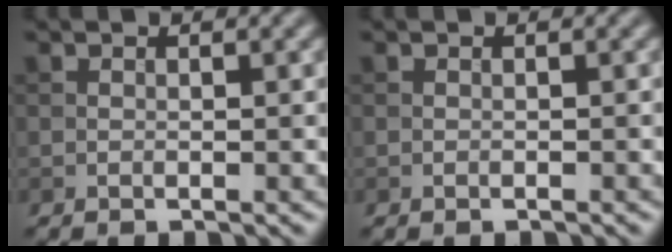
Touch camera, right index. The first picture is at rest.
{"total": 0.0}